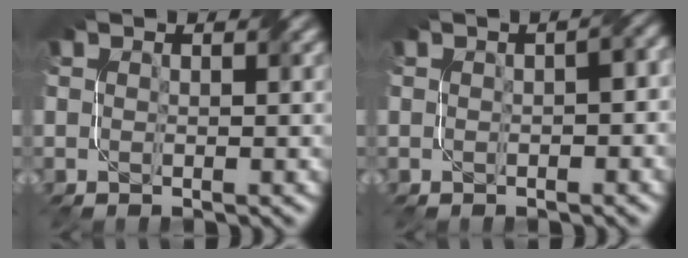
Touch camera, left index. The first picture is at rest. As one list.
[{"total": 2.3, "force": [-0.1, 1.0, 2.0], "torque": [-0.026, 0.005, -0.001]}]